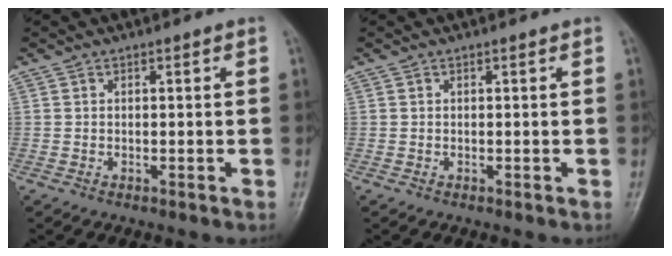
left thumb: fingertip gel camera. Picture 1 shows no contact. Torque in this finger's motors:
{"motor_torque": [0.00, 0.00, -0.04, -0.04, 0.00]}